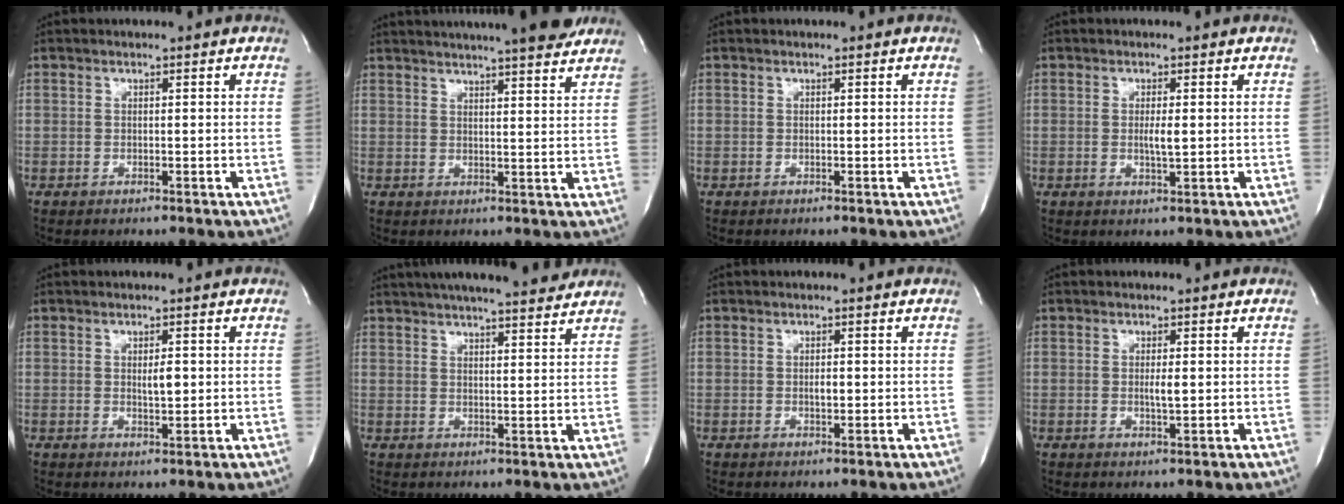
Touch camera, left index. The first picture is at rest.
{"total": 18.1, "force": [16.2, 1.4, 7.9], "torque": [-0.125, 0.012, 0.210]}
{"total": 0.0}
{"total": 2.1, "force": [0.3, 0.2, 2.1], "torque": [-0.040, -0.003, 0.005]}
{"total": 2.0, "force": [0.5, 0.5, 1.9], "torque": [-0.033, -0.004, 0.009]}
{"total": 16.4, "force": [14.5, 1.8, 7.4], "torque": [-0.123, 0.023, 0.198]}
{"total": 1.0, "force": [0.2, 0.4, 0.9], "torque": [-0.017, -0.001, 0.004]}
{"total": 1.7, "force": [0.3, 0.1, 1.6], "torque": [-0.033, -0.002, 0.005]}